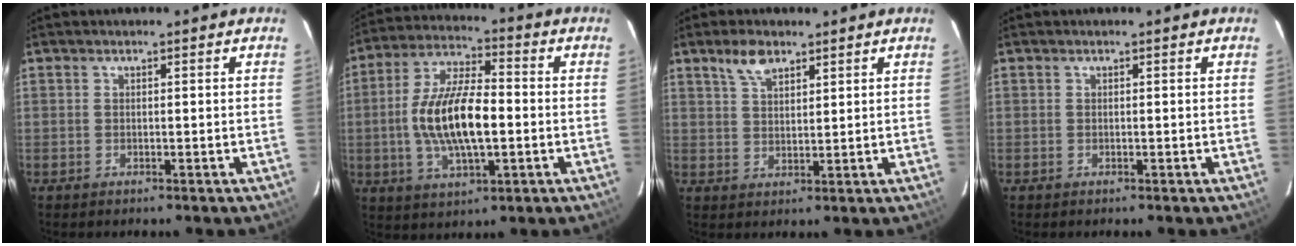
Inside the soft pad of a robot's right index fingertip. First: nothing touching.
{"total": 14.1, "force": [-1.7, 5.1, 13.1], "torque": [-0.261, 0.002, -0.029]}
{"total": 4.5, "force": [3.4, 1.7, 2.3], "torque": [-0.041, 0.006, 0.066]}
{"total": 0.0}